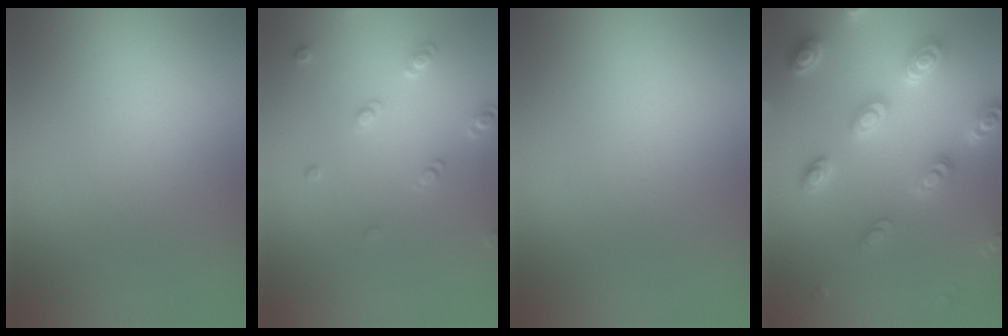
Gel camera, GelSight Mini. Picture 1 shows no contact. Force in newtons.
{"total": 1.9, "press": 1.8, "slide": 0.5}
{"total": 0.0}
{"total": 5.0, "press": 4.9, "slide": 1.0}